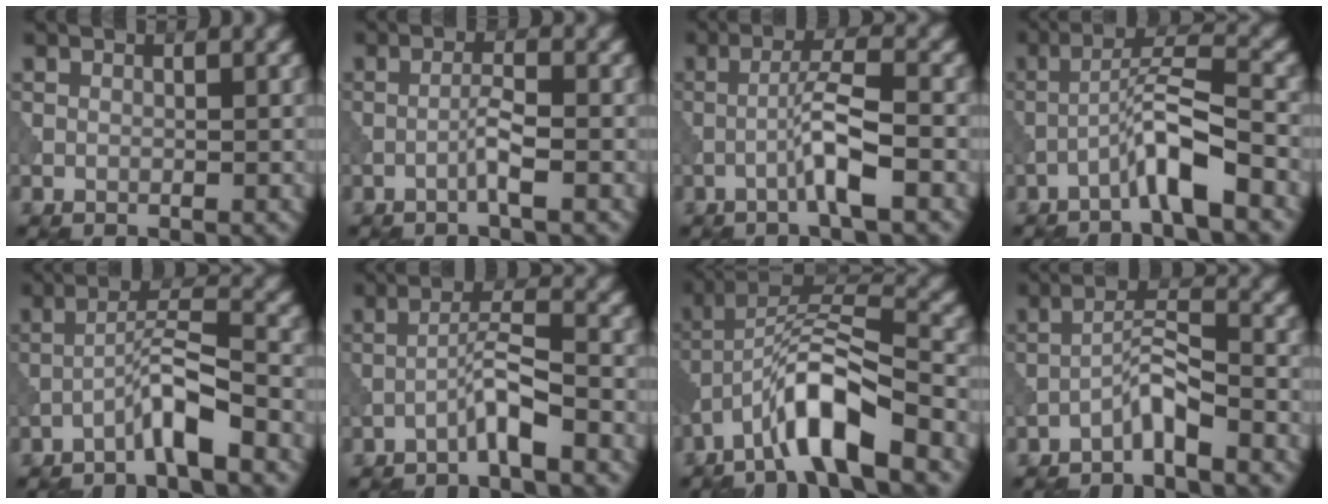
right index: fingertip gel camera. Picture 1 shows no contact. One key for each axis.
{"total": 1.8, "fx": -0.8, "fy": -0.1, "fz": 1.6, "tx": -0.032, "ty": 0.009, "tz": -0.021}
{"total": 4.0, "fx": -1.3, "fy": 0.2, "fz": 3.7, "tx": -0.068, "ty": 0.015, "tz": -0.034}
{"total": 4.6, "fx": -2.6, "fy": 0.3, "fz": 3.8, "tx": -0.068, "ty": 0.021, "tz": -0.057}
{"total": 3.9, "fx": -2.5, "fy": 0.2, "fz": 3.0, "tx": -0.056, "ty": 0.020, "tz": -0.054}
{"total": 2.9, "fx": -1.7, "fy": 0.0, "fz": 2.3, "tx": -0.044, "ty": 0.018, "tz": -0.039}
{"total": 7.7, "fx": -4.3, "fy": 1.8, "fz": 6.2, "tx": -0.111, "ty": 0.016, "tz": -0.085}
{"total": 2.9, "fx": -2.1, "fy": 0.3, "fz": 1.9, "tx": -0.037, "ty": 0.016, "tz": -0.044}